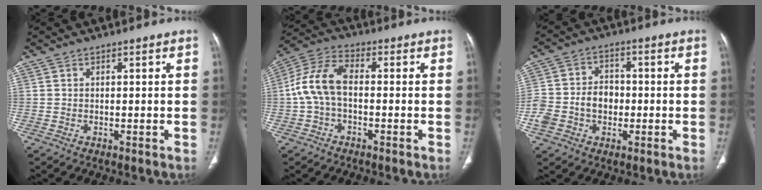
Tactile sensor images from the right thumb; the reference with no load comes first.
{"total": 9.3, "force": [-0.8, 5.2, 7.6], "torque": [-0.157, 0.032, -0.024]}
{"total": 10.3, "force": [-2.0, 8.0, 6.2], "torque": [-0.106, 0.034, -0.037]}